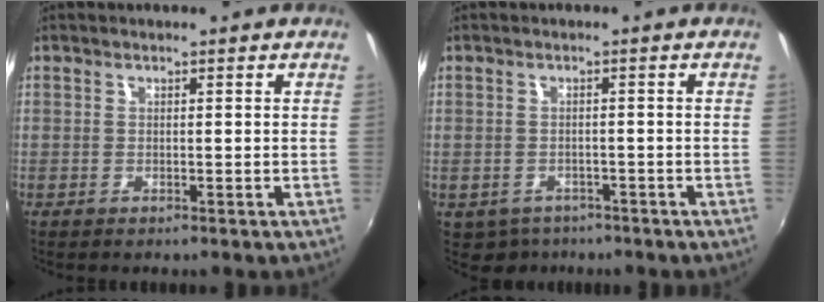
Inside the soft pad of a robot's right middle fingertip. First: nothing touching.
{"total": 4.2, "force": [-2.8, 3.0, 0.9], "torque": [-0.029, -0.010, -0.035]}